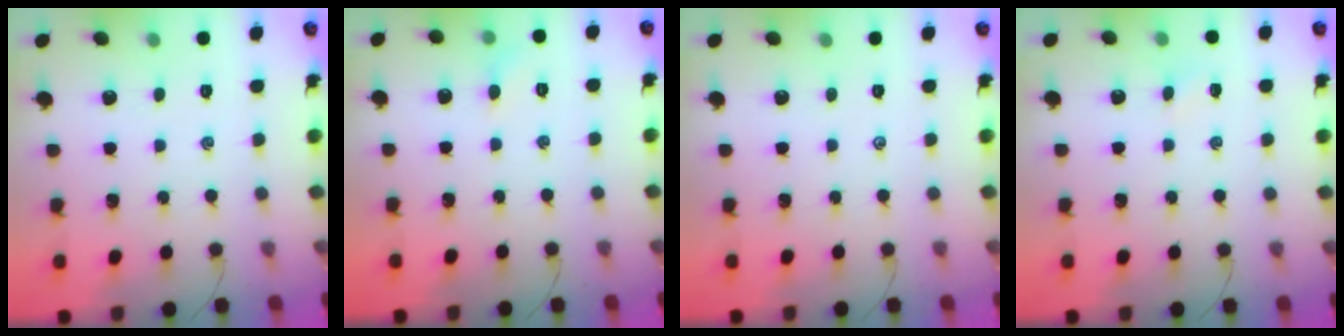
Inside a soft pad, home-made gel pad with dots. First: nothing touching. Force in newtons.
{"total": 4.2, "press": 4.0, "slide": 1.4}
{"total": 0.0}
{"total": 2.5, "press": 2.4, "slide": 0.8}